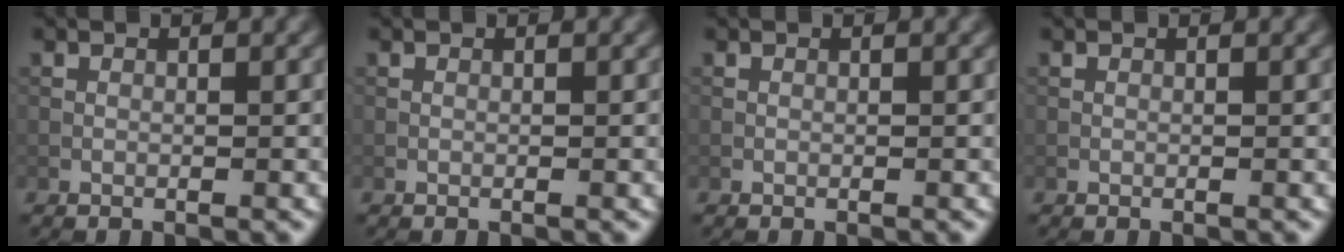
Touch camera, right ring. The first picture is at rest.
{"total": 0.0}
{"total": 0.0}
{"total": 0.0}